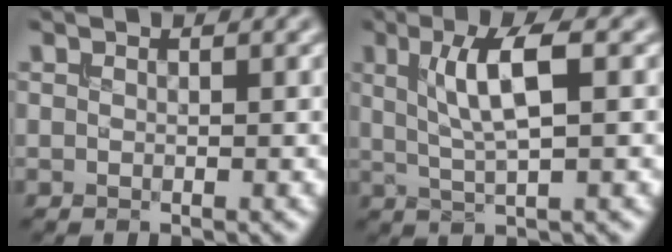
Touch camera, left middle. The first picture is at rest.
{"total": 5.1, "force": [1.1, 1.3, 4.8], "torque": [-0.091, 0.004, 0.023]}